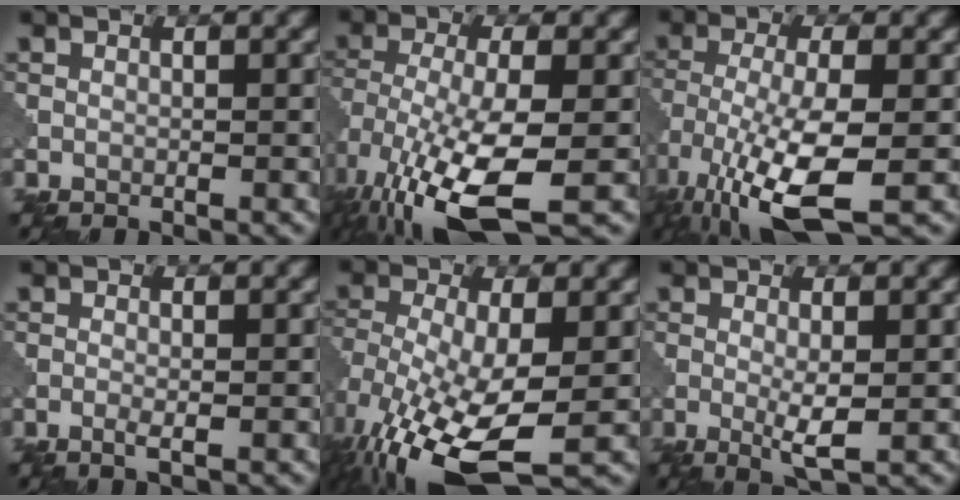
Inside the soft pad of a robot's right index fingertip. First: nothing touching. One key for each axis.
{"total": 11.8, "fx": -5.9, "fy": 3.8, "fz": 9.5, "tx": -0.199, "ty": -0.023, "tz": -0.102}
{"total": 10.6, "fx": -5.3, "fy": 3.1, "fz": 8.6, "tx": -0.182, "ty": -0.021, "tz": -0.098}
{"total": 1.0, "fx": -0.3, "fy": 0.2, "fz": 0.9, "tx": -0.017, "ty": -0.002, "tz": -0.009}
{"total": 11.4, "fx": -4.5, "fy": 4.6, "fz": 9.3, "tx": -0.194, "ty": -0.025, "tz": -0.077}
{"total": 2.7, "fx": -0.2, "fy": 0.4, "fz": 2.6, "tx": -0.050, "ty": -0.007, "tz": -0.002}